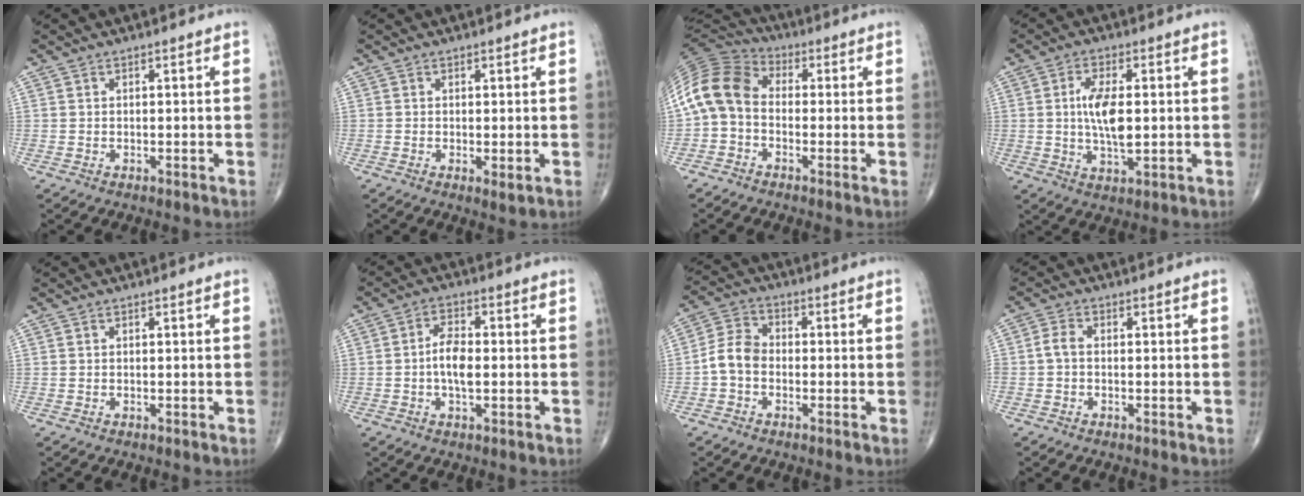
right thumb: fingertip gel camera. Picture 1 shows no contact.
{"total": 1.6, "force": [-0.2, 0.6, 1.5], "torque": [-0.029, -0.008, -0.003]}
{"total": 11.0, "force": [-1.1, 8.0, 7.5], "torque": [-0.142, 0.034, -0.041]}
{"total": 8.3, "force": [0.4, 3.5, 7.6], "torque": [-0.144, -0.008, 0.006]}
{"total": 0.0}
{"total": 5.9, "force": [-0.6, 2.8, 5.2], "torque": [-0.100, 0.010, -0.016]}
{"total": 6.2, "force": [-1.5, 4.6, 3.9], "torque": [-0.066, 0.022, -0.044]}
{"total": 2.5, "force": [-0.5, 1.4, 2.0], "torque": [-0.043, 0.003, -0.017]}